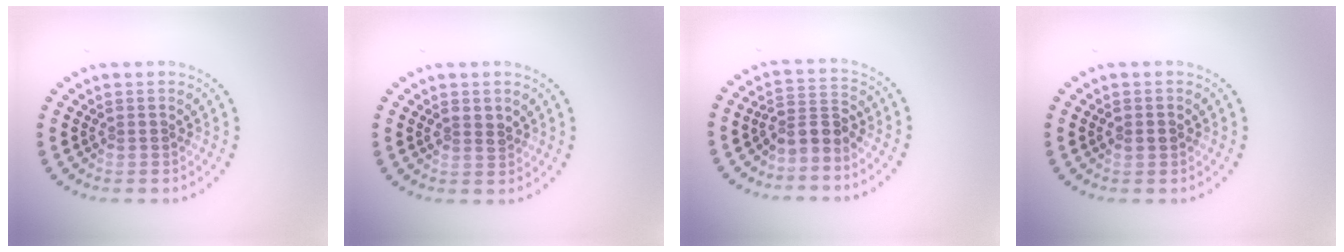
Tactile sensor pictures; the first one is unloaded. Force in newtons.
{"total": 1.4, "press": 1.3, "slide": 0.5}
{"total": 2.6, "press": 1.9, "slide": 1.8}
{"total": 1.3, "press": 1.3, "slide": 0.2}